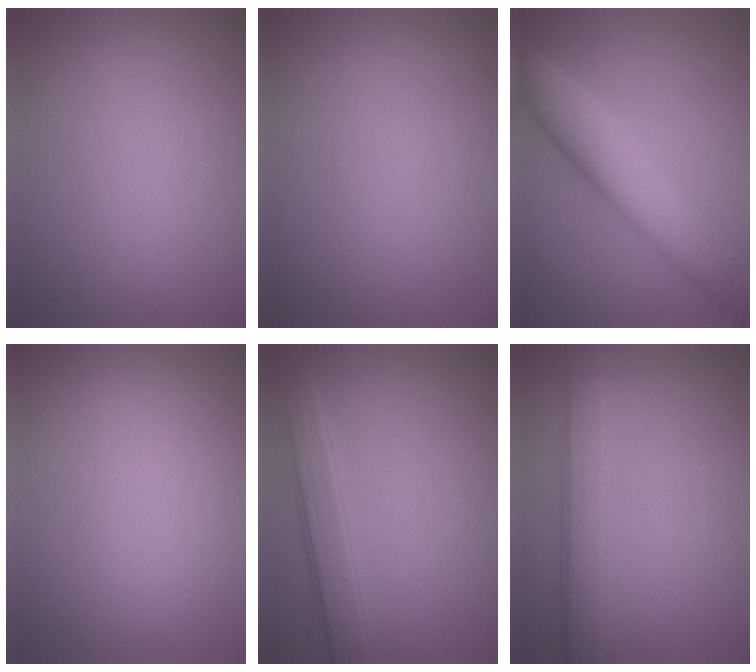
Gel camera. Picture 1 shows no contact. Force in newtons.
{"total": 0.0}
{"total": 7.4, "press": 7.4, "slide": 0.2}
{"total": 0.0}
{"total": 2.4, "press": 2.4, "slide": 0.2}
{"total": 3.8, "press": 3.8, "slide": 0.1}